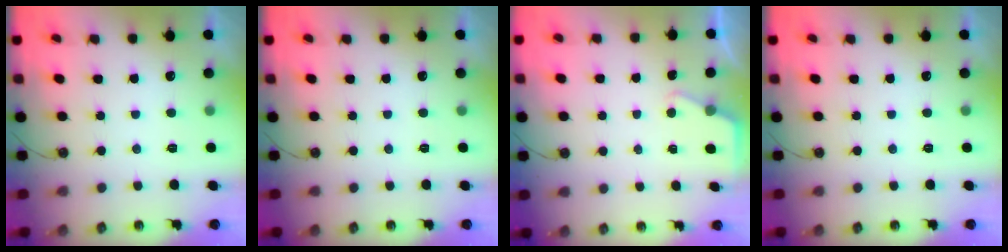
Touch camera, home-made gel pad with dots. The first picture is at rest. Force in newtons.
{"total": 0.0}
{"total": 2.7, "press": 2.7, "slide": 0.4}
{"total": 0.0}